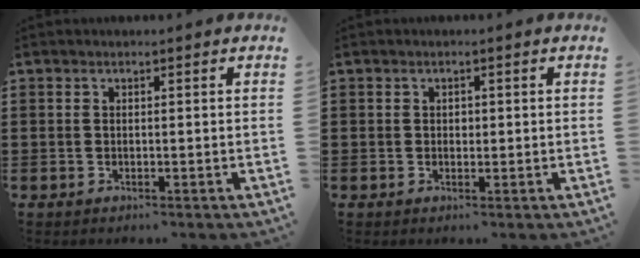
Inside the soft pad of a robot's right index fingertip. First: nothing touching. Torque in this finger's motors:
{"motor_torque": [0.39, 0.13, 0.00, 0.03]}